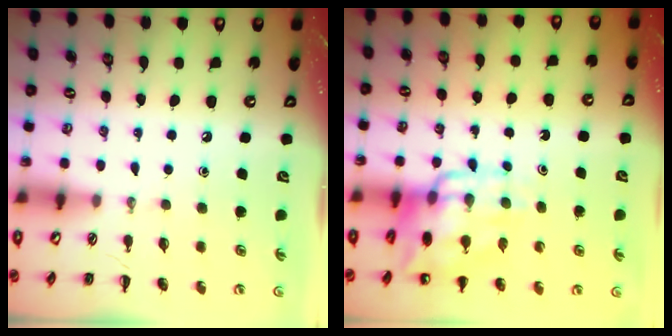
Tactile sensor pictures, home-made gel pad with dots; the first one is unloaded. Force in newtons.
{"total": 13.4, "press": 13.0, "slide": 3.1}